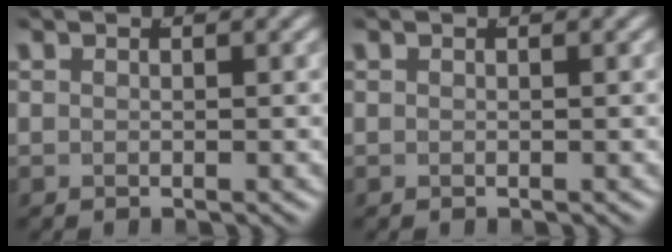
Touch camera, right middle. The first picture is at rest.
{"total": 0.0}